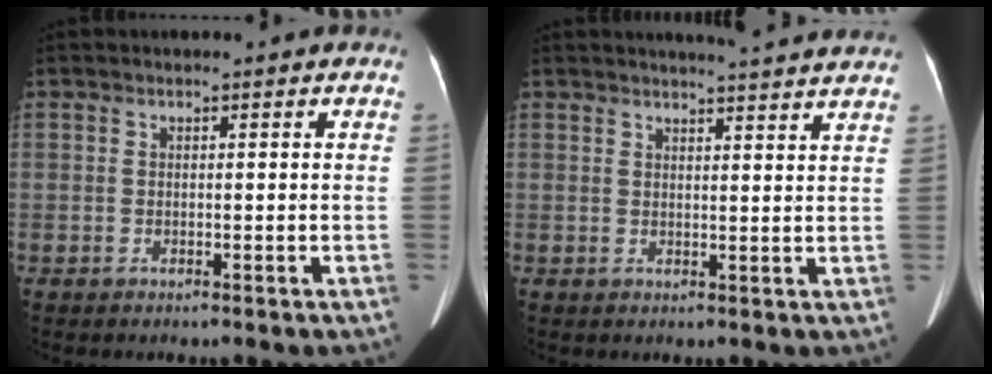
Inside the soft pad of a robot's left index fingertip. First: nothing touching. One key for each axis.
{"total": 9.9, "fx": 9.2, "fy": -0.3, "fz": 3.5, "tx": -0.047, "ty": 0.003, "tz": 0.097}